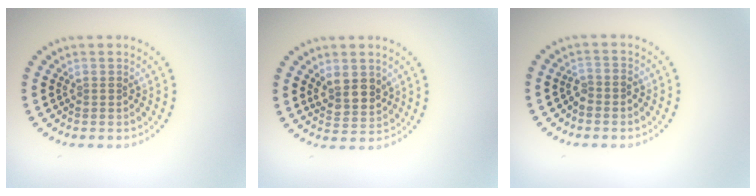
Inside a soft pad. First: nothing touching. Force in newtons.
{"total": 2.8, "press": 2.6, "slide": 1.1}
{"total": 1.3, "press": 1.0, "slide": 0.7}